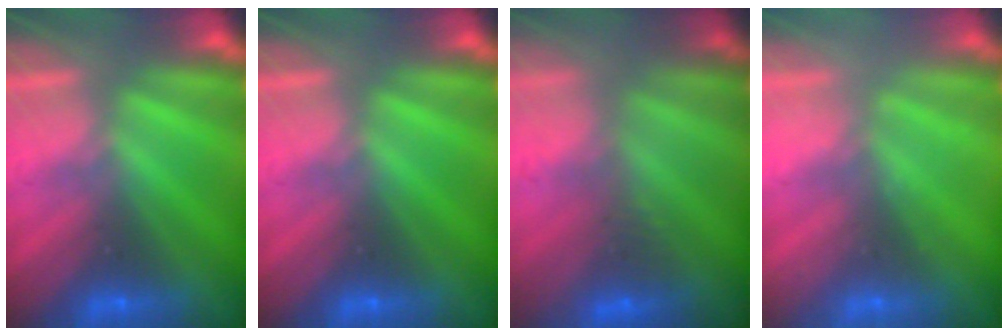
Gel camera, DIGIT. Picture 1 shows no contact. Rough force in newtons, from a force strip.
{"total": 0.0}
{"total": 2.4}
{"total": 2.1}